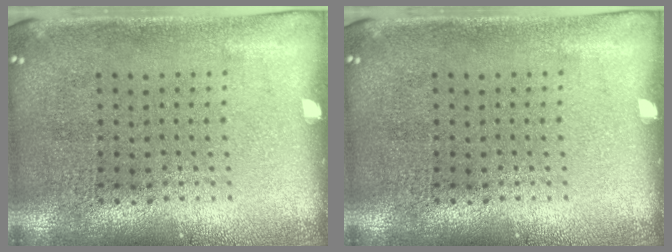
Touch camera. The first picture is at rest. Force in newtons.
{"total": 0.0}